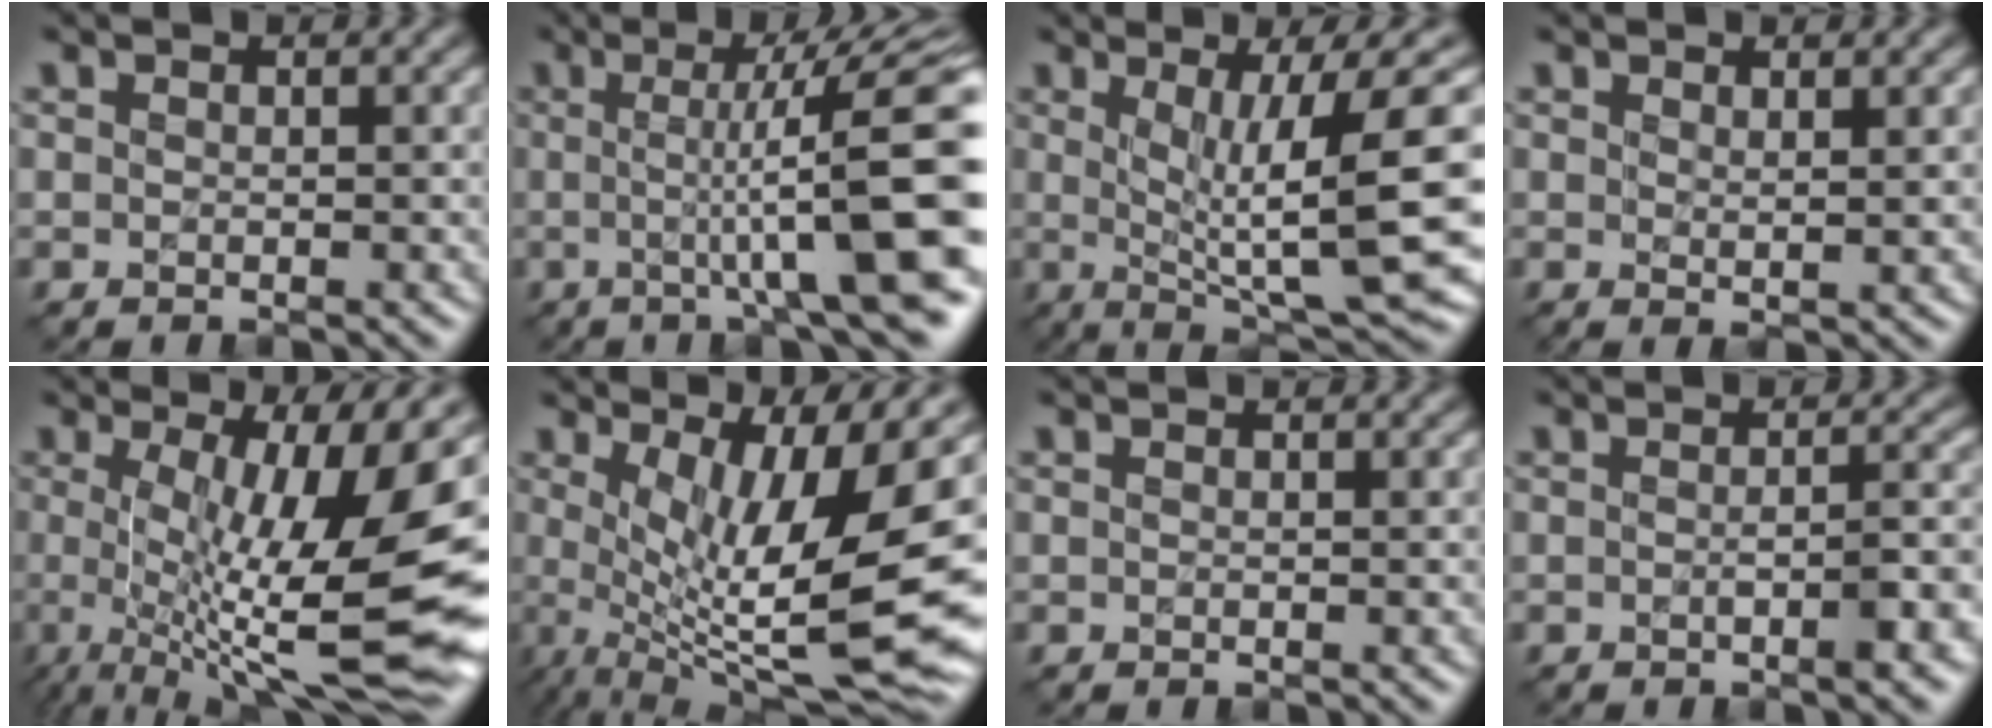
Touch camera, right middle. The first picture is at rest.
{"total": 13.8, "force": [-0.2, 3.0, 13.4], "torque": [-0.158, 0.013, -0.004]}
{"total": 10.3, "force": [1.1, 1.8, 10.1], "torque": [-0.148, -0.005, 0.022]}
{"total": 1.0, "force": [0.8, 0.0, 0.6], "torque": [-0.009, 0.001, 0.012]}
{"total": 15.0, "force": [-0.6, 3.9, 14.5], "torque": [-0.205, 0.001, -0.008]}
{"total": 13.7, "force": [0.7, 3.7, 13.2], "torque": [-0.200, -0.013, 0.018]}
{"total": 0.0}
{"total": 2.5, "force": [-1.0, 0.4, 2.3], "torque": [-0.038, 0.006, -0.020]}